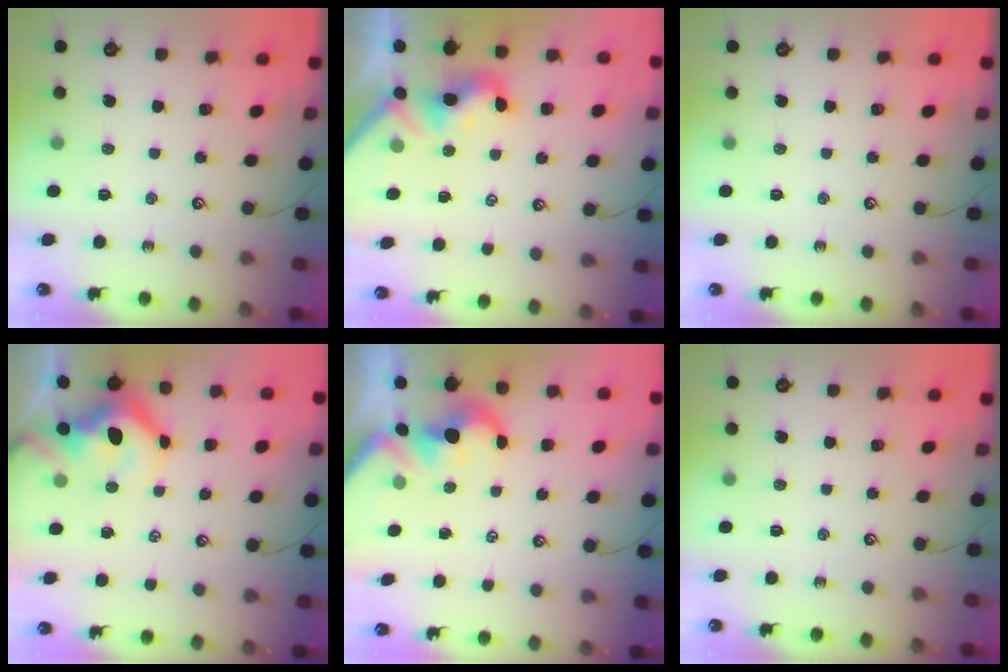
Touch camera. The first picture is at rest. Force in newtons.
{"total": 1.4, "press": 1.2, "slide": 0.7}
{"total": 0.0}
{"total": 9.9, "press": 9.8, "slide": 1.8}
{"total": 1.6, "press": 1.3, "slide": 1.0}
{"total": 0.0}